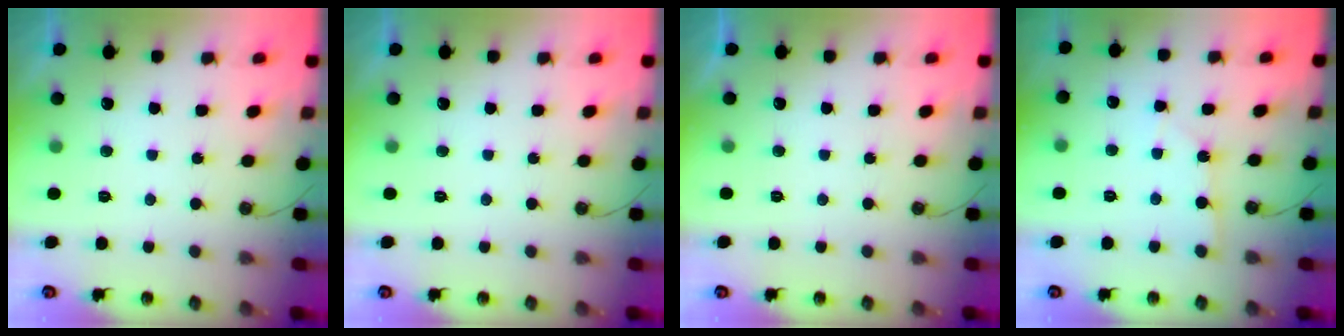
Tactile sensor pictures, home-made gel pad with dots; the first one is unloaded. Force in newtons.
{"total": 0.0}
{"total": 0.0}
{"total": 1.3, "press": 1.3, "slide": 0.1}